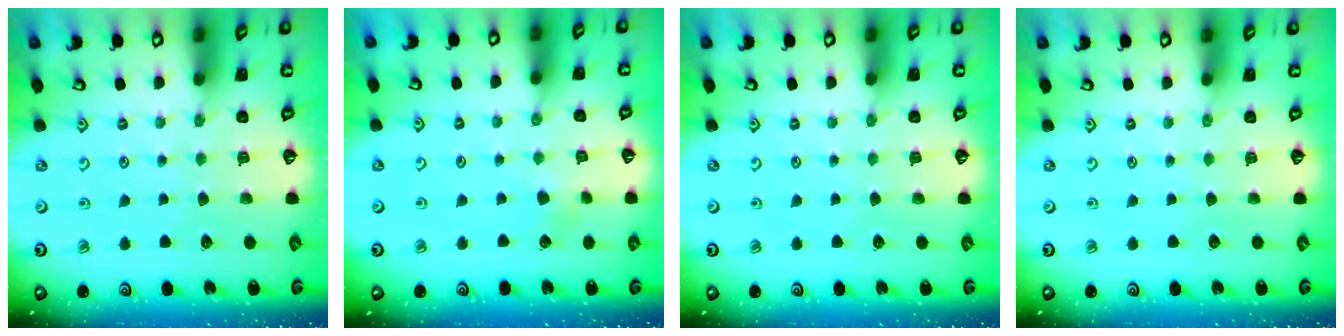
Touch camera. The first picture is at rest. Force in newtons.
{"total": 3.6, "press": 3.6, "slide": 0.3}
{"total": 0.0}
{"total": 0.0}